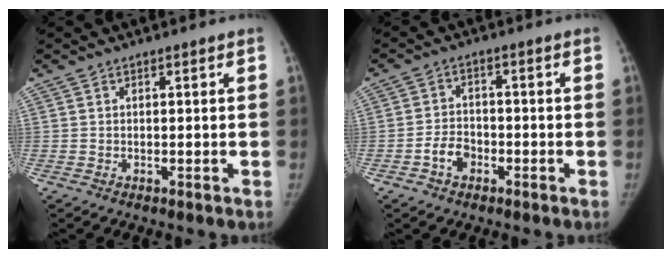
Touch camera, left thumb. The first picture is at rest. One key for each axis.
{"total": 4.4, "fx": -2.1, "fy": 3.1, "fz": 2.3, "tx": -0.031, "ty": 0.021, "tz": -0.040}